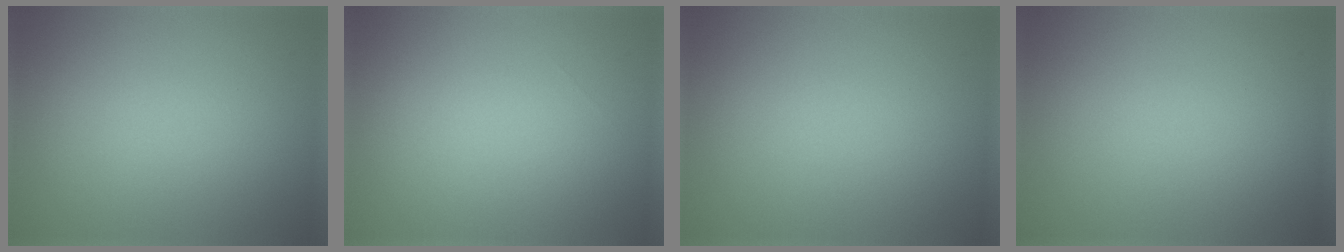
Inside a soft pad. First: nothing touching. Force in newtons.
{"total": 0.0}
{"total": 0.0}
{"total": 0.0}